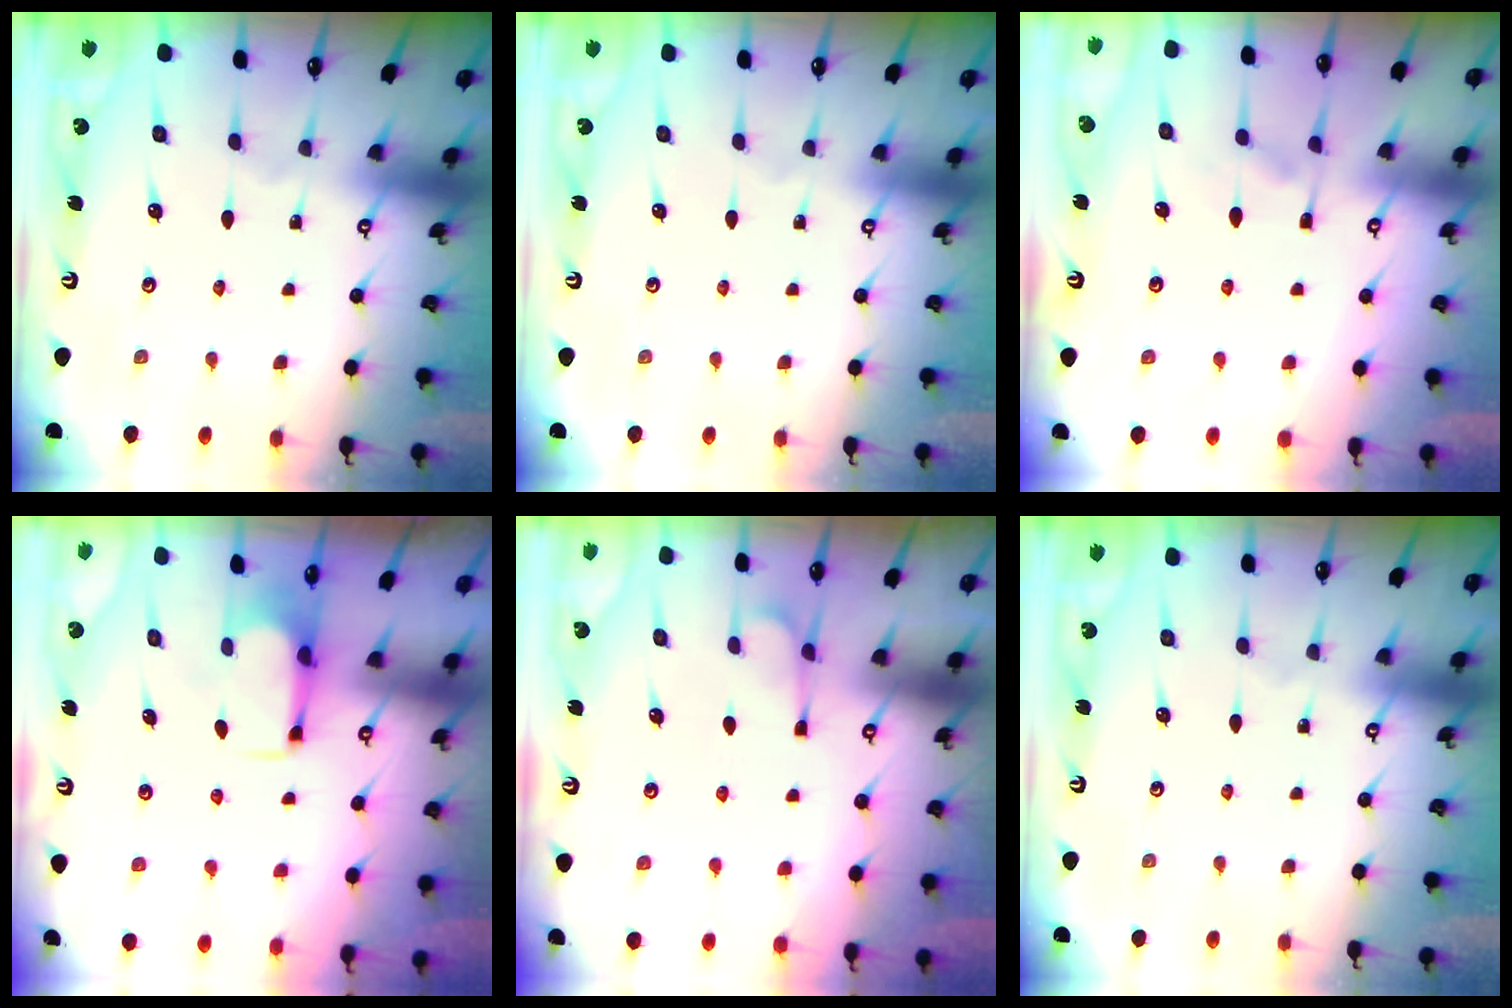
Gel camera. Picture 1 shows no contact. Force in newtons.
{"total": 0.0}
{"total": 1.3, "press": 0.6, "slide": 1.1}
{"total": 2.7, "press": 2.6, "slide": 0.9}
{"total": 1.3, "press": 0.2, "slide": 1.3}
{"total": 0.0}